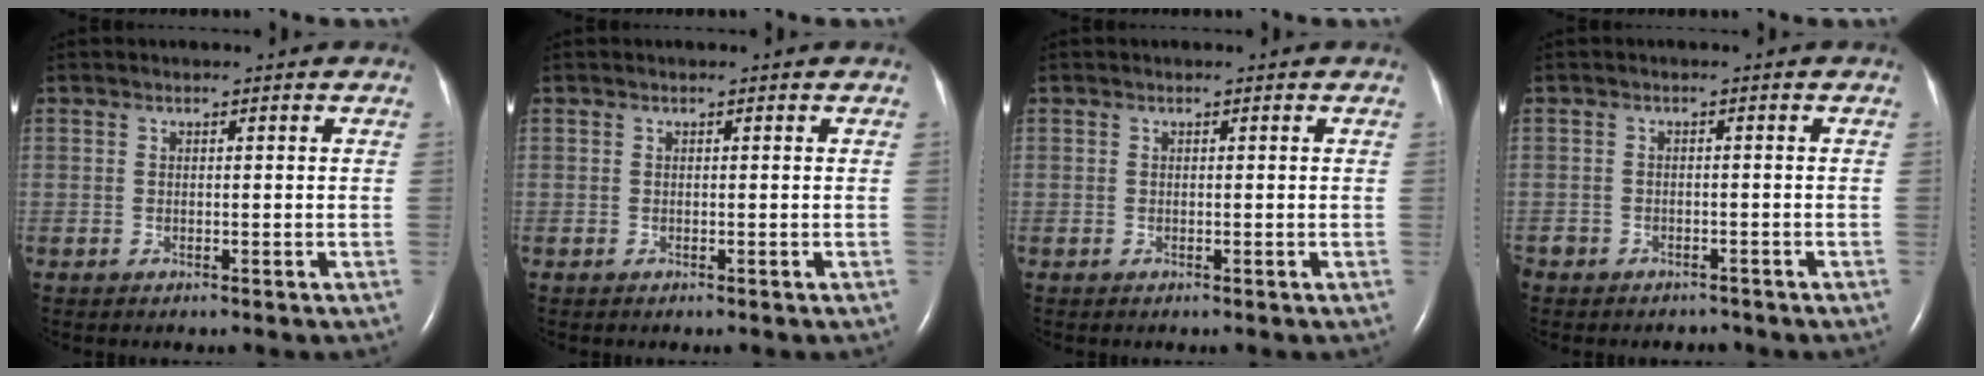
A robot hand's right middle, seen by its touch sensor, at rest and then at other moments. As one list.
[{"total": 0.0}, {"total": 0.0}, {"total": 4.3, "force": [-3.4, 2.6, 0.3], "torque": [-0.009, 0.006, -0.054]}]